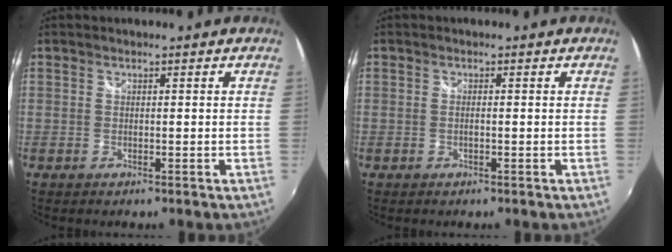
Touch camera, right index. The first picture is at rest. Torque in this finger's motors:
{"motor_torque": [-0.34, 0.18, -0.08, -0.01]}